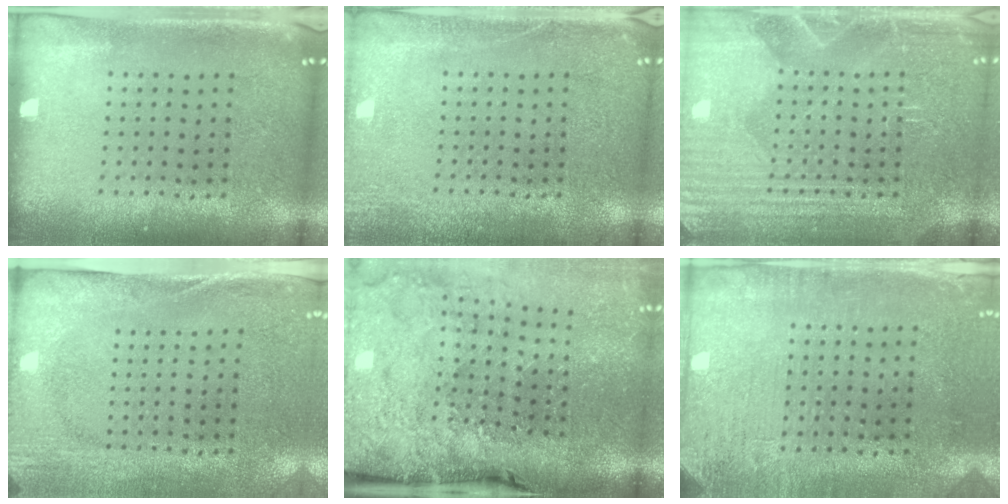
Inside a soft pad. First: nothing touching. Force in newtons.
{"total": 2.5, "press": 2.4, "slide": 0.3}
{"total": 5.1, "press": 5.1, "slide": 0.7}
{"total": 2.7, "press": 2.1, "slide": 1.7}
{"total": 4.6, "press": 3.6, "slide": 2.9}
{"total": 3.1, "press": 2.5, "slide": 1.8}